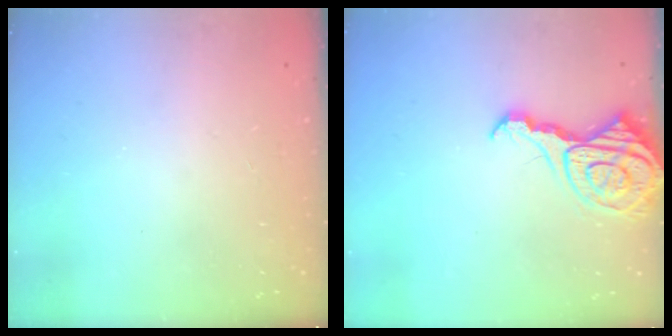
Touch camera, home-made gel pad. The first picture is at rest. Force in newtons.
{"total": 13.5, "press": 13.4, "slide": 1.4}